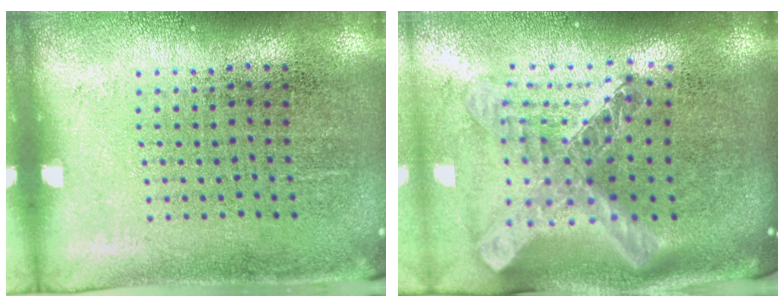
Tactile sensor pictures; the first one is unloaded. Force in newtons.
{"total": 2.8, "press": 2.0, "slide": 2.0}